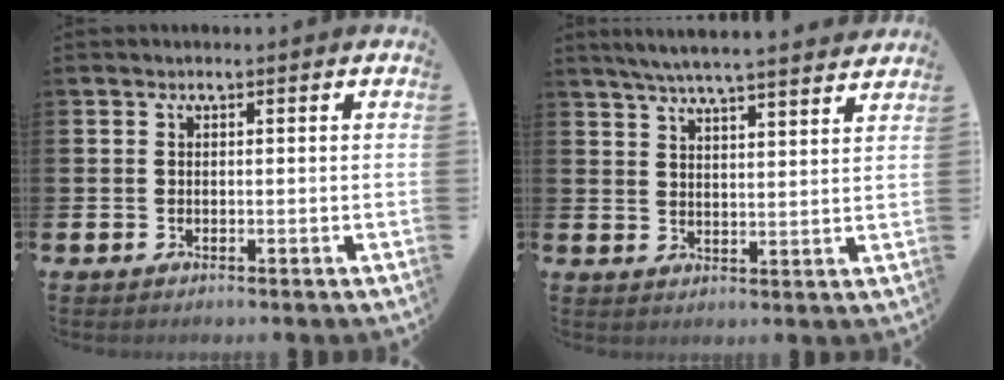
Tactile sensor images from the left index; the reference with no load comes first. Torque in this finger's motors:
{"motor_torque": [1.01, -1.12, 0.69, 0.07]}